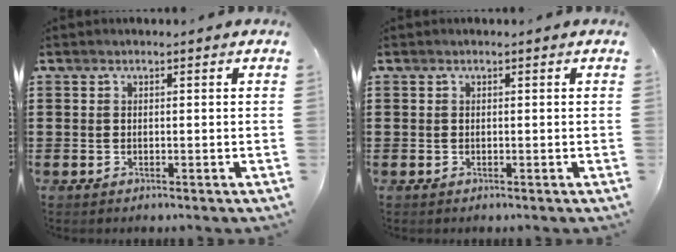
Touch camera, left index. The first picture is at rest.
{"total": 0.0}